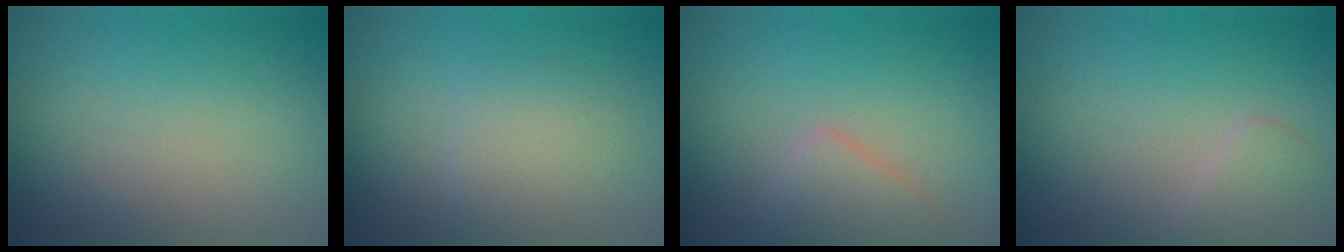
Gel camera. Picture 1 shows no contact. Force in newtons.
{"total": 2.3, "press": 2.3, "slide": 0.1}
{"total": 2.7, "press": 2.7, "slide": 0.0}
{"total": 2.0, "press": 2.0, "slide": 0.1}